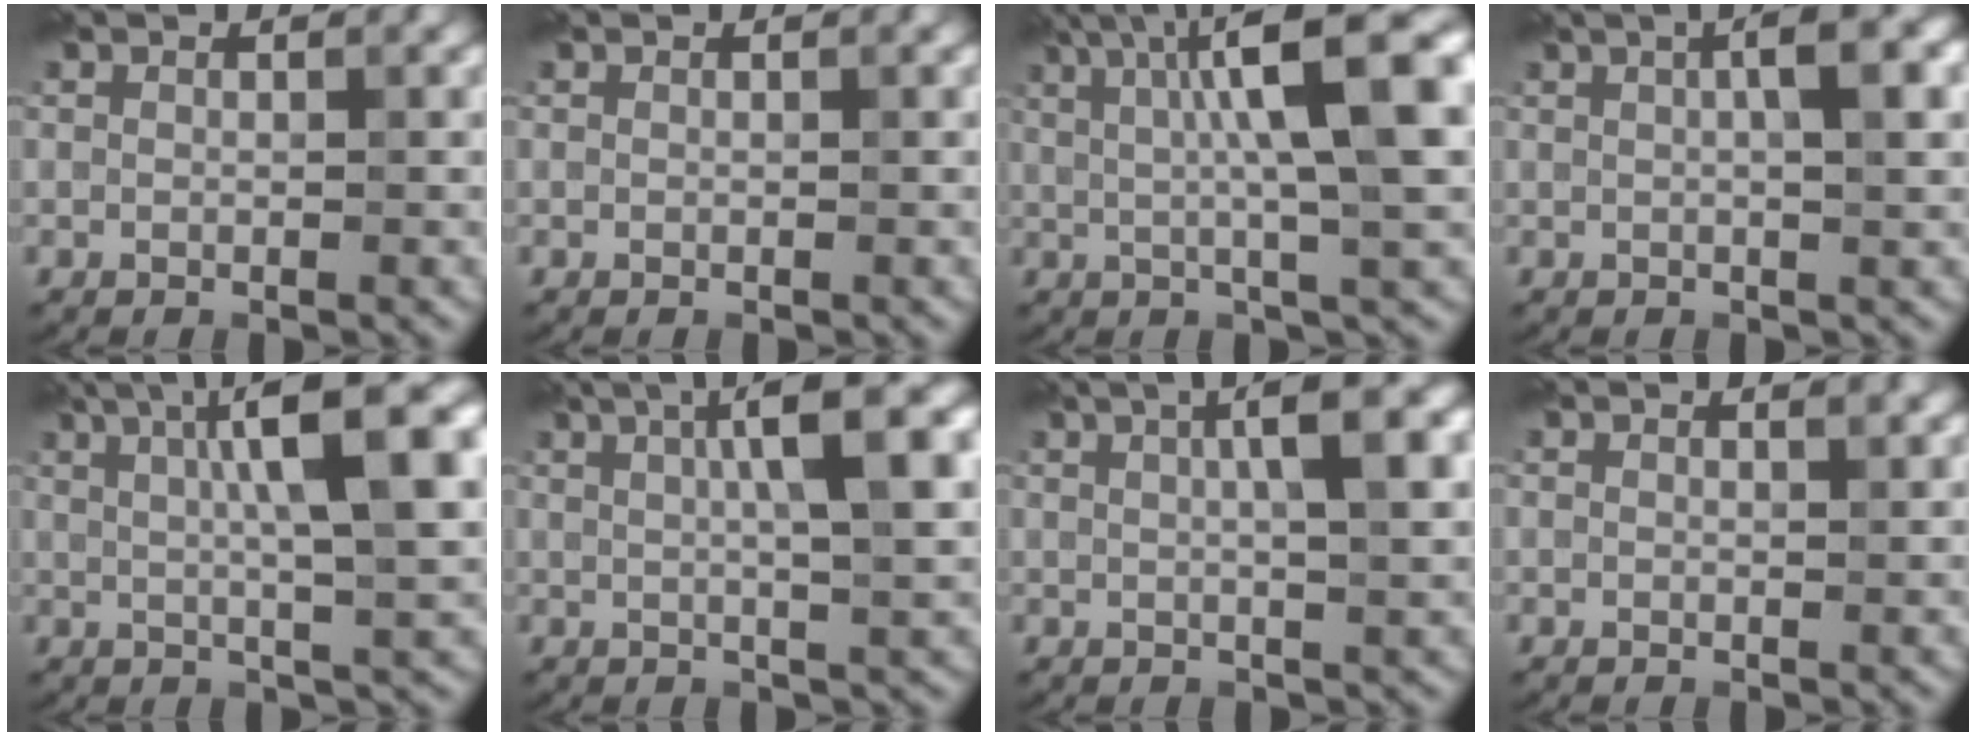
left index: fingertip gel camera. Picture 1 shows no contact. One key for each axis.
{"total": 0.0}
{"total": 13.4, "fx": 3.5, "fy": 3.2, "fz": 12.6, "tx": -0.159, "ty": 0.020, "tz": 0.051}
{"total": 4.8, "fx": 1.2, "fy": 1.3, "fz": 4.5, "tx": -0.055, "ty": 0.017, "tz": 0.012}
{"total": 12.3, "fx": 3.8, "fy": 2.9, "fz": 11.4, "tx": -0.140, "ty": 0.017, "tz": 0.056}
{"total": 9.0, "fx": 2.7, "fy": 2.0, "fz": 8.4, "tx": -0.108, "ty": 0.017, "tz": 0.038}
{"total": 6.4, "fx": 1.9, "fy": 1.5, "fz": 6.0, "tx": -0.075, "ty": 0.016, "tz": 0.025}
{"total": 0.7, "fx": 0.5, "fy": 0.1, "fz": 0.4, "tx": -0.005, "ty": 0.000, "tz": 0.007}